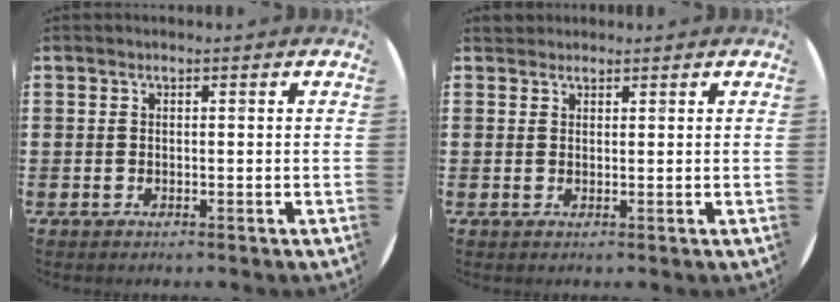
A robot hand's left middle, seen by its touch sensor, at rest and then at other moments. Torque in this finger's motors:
{"motor_torque": [0.28, -0.29, -0.02, 0.00]}